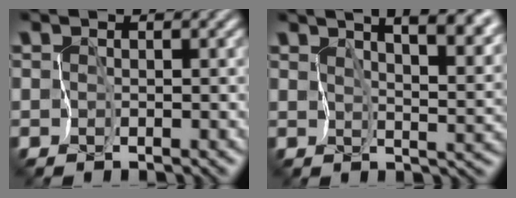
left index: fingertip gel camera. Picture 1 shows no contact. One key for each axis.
{"total": 11.5, "fx": 7.2, "fy": 4.3, "fz": 8.0, "tx": -0.108, "ty": 0.032, "tz": 0.094}